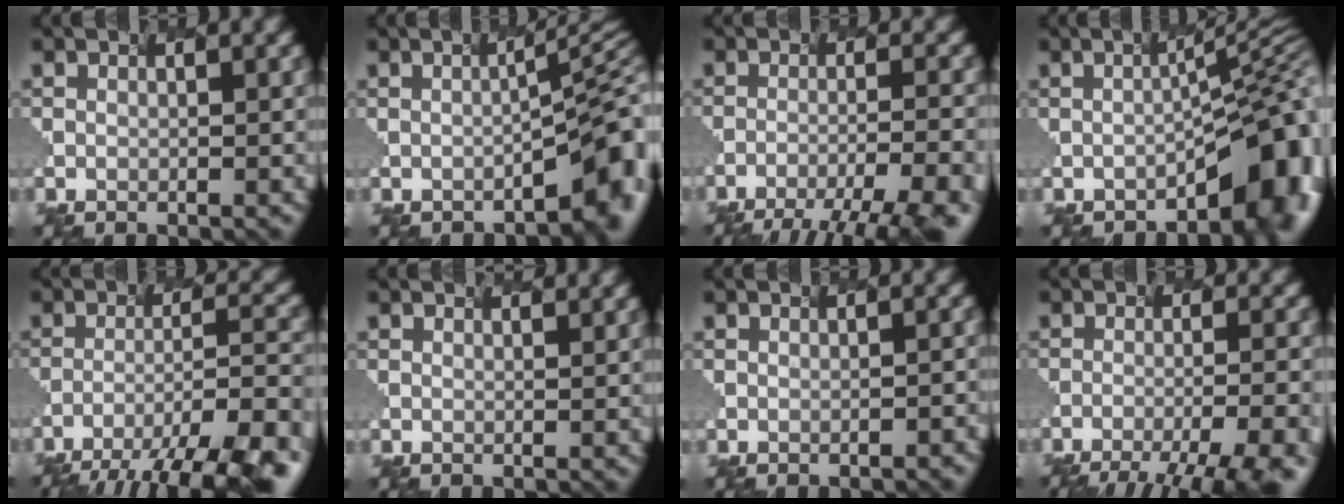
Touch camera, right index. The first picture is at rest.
{"total": 6.7, "force": [-2.0, 1.6, 6.1], "torque": [-0.068, 0.008, -0.023]}
{"total": 9.9, "force": [-7.8, 2.2, 5.8], "torque": [-0.074, -0.012, -0.081]}
{"total": 8.1, "force": [-3.5, 2.3, 6.9], "torque": [-0.081, 0.005, -0.047]}
{"total": 12.9, "force": [-10.4, 2.3, 7.3], "torque": [-0.108, -0.006, -0.132]}
{"total": 1.5, "force": [1.3, 0.6, 0.3], "torque": [0.008, 0.003, -0.001]}
{"total": 1.5, "force": [-0.3, 0.8, 1.3], "torque": [0.007, 0.013, 0.002]}
{"total": 10.7, "force": [-7.9, 3.0, 6.7], "torque": [-0.073, -0.010, -0.078]}